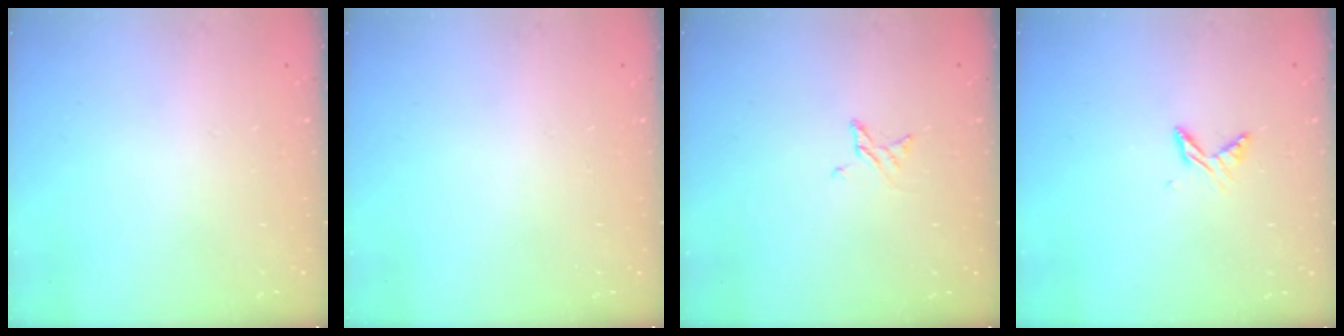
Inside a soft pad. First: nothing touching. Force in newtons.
{"total": 0.0}
{"total": 3.0, "press": 3.0, "slide": 0.3}
{"total": 6.1, "press": 6.1, "slide": 0.8}